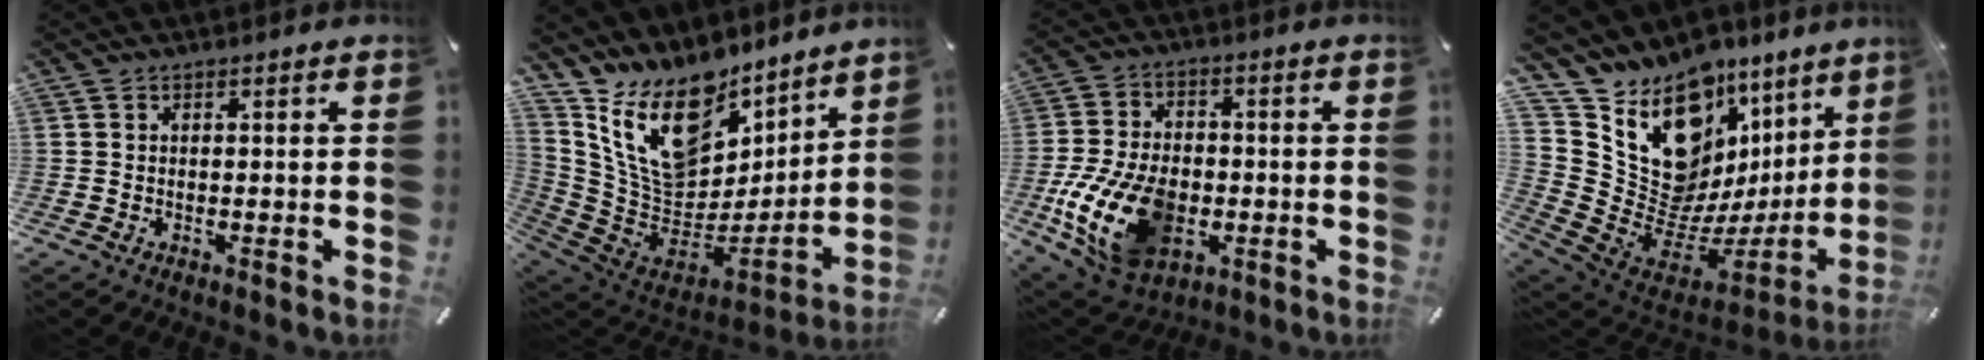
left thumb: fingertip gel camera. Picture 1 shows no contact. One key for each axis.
{"total": 19.0, "fx": 10.8, "fy": 11.9, "fz": 10.2, "tx": -0.182, "ty": -0.089, "tz": 0.197}
{"total": 17.8, "fx": -4.4, "fy": 12.2, "fz": 12.2, "tx": -0.253, "ty": 0.010, "tz": -0.074}
{"total": 16.1, "fx": 7.5, "fy": 12.1, "fz": 7.5, "tx": -0.136, "ty": -0.115, "tz": 0.153}